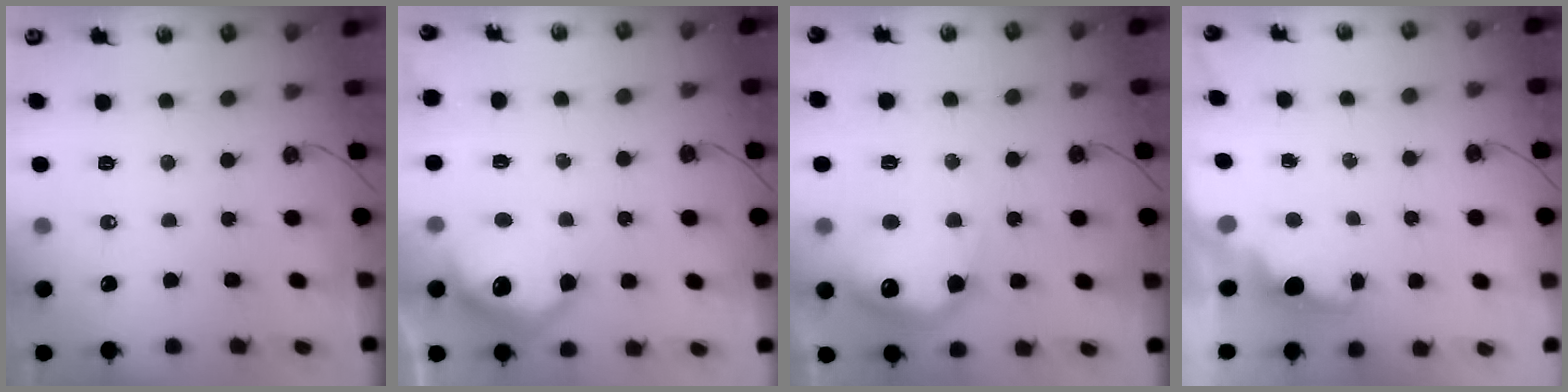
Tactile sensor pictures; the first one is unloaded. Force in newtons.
{"total": 12.4, "press": 12.4, "slide": 0.7}
{"total": 18.2, "press": 18.2, "slide": 1.1}
{"total": 1.5, "press": 1.3, "slide": 0.7}